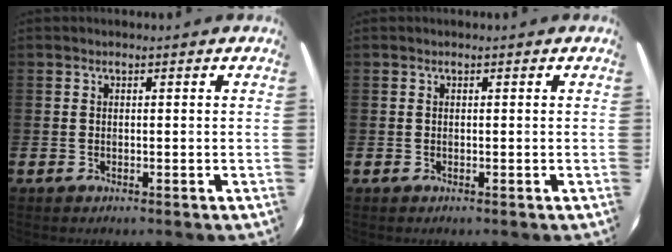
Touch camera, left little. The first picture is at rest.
{"total": 0.0}